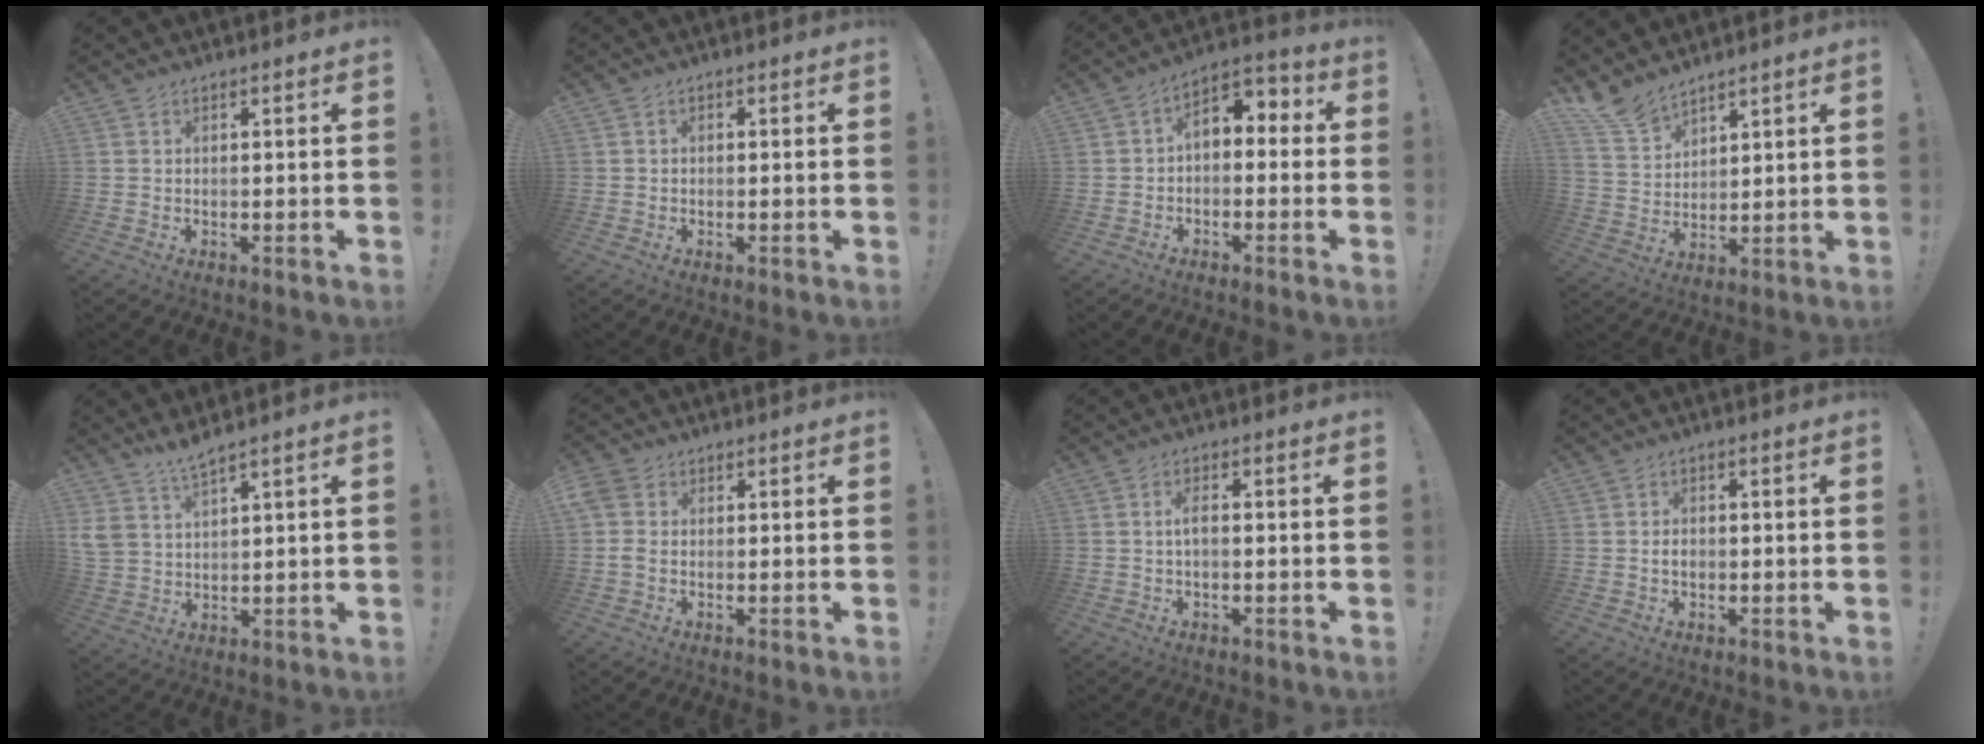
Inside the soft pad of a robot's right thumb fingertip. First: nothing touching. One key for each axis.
{"total": 1.0, "fx": -0.7, "fy": 0.6, "fz": 0.4, "tx": -0.006, "ty": 0.005, "tz": -0.013}
{"total": 4.3, "fx": -2.1, "fy": 3.0, "fz": 2.3, "tx": -0.028, "ty": 0.014, "tz": -0.038}
{"total": 8.2, "fx": 7.2, "fy": 3.1, "fz": 2.3, "tx": -0.056, "ty": -0.050, "tz": 0.141}
{"total": 5.7, "fx": 4.6, "fy": 1.3, "fz": 3.1, "tx": -0.061, "ty": -0.026, "tz": 0.090}
{"total": 4.1, "fx": -0.2, "fy": 3.1, "fz": 2.7, "tx": -0.063, "ty": 0.004, "tz": -0.003}
{"total": 3.1, "fx": -0.1, "fy": 1.1, "fz": 2.9, "tx": -0.053, "ty": 0.008, "tz": -0.002}
{"total": 2.0, "fx": -0.4, "fy": 1.3, "fz": 1.5, "tx": -0.018, "ty": 0.004, "tz": -0.008}